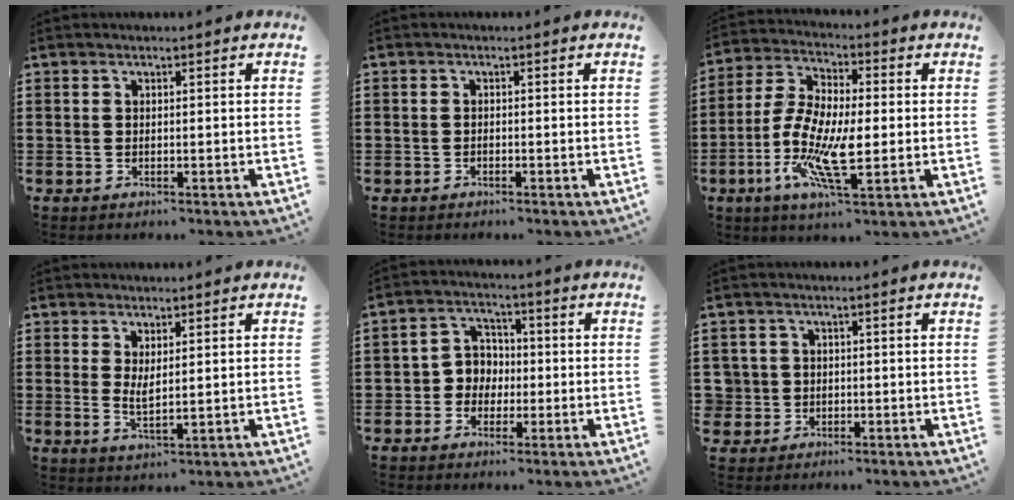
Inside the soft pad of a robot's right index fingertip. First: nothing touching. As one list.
[{"total": 0.7, "force": [-0.5, 0.4, 0.1], "torque": [-0.002, 0.000, -0.012]}, {"total": 11.4, "force": [-3.0, 4.4, 10.1], "torque": [-0.223, -0.007, -0.059]}, {"total": 2.6, "force": [1.2, 0.6, 2.2], "torque": [-0.046, 0.001, 0.021]}, {"total": 4.3, "force": [-1.0, 4.0, 1.2], "torque": [-0.039, 0.013, -0.023]}, {"total": 2.4, "force": [-0.3, 2.3, 0.2], "torque": [-0.017, 0.006, -0.009]}]